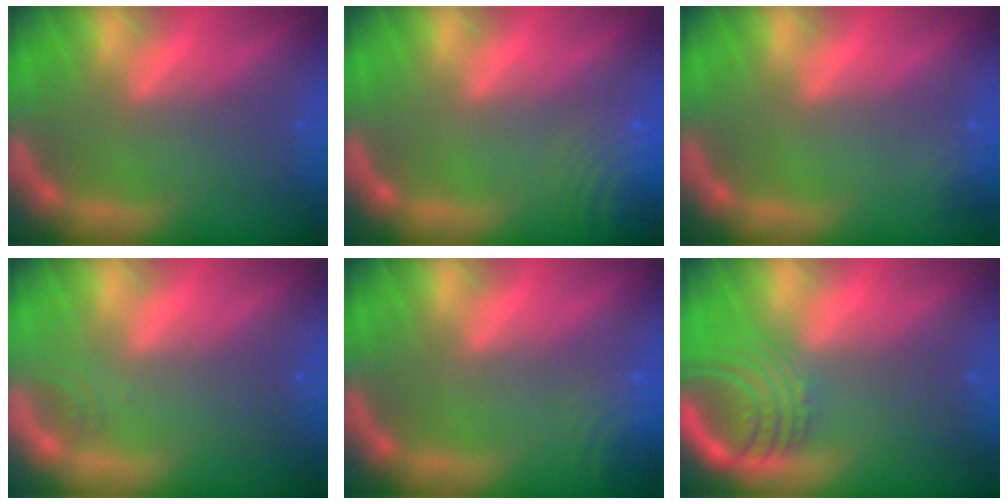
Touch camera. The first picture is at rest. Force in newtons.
{"total": 8.5}
{"total": 1.4}
{"total": 1.0}
{"total": 4.6}
{"total": 6.5}